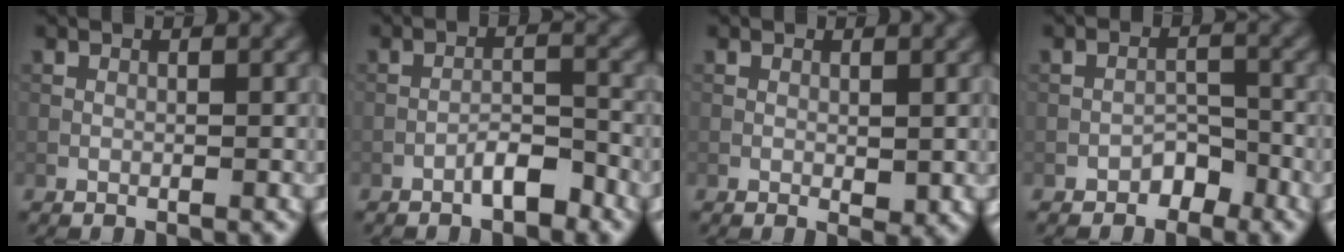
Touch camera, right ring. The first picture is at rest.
{"total": 2.7, "force": [-1.9, 0.7, 1.8], "torque": [-0.025, 0.012, -0.035]}
{"total": 1.1, "force": [0.0, 0.6, 0.9], "torque": [-0.009, -0.003, 0.000]}
{"total": 2.2, "force": [-1.6, 1.3, 0.8], "torque": [-0.005, 0.010, -0.027]}